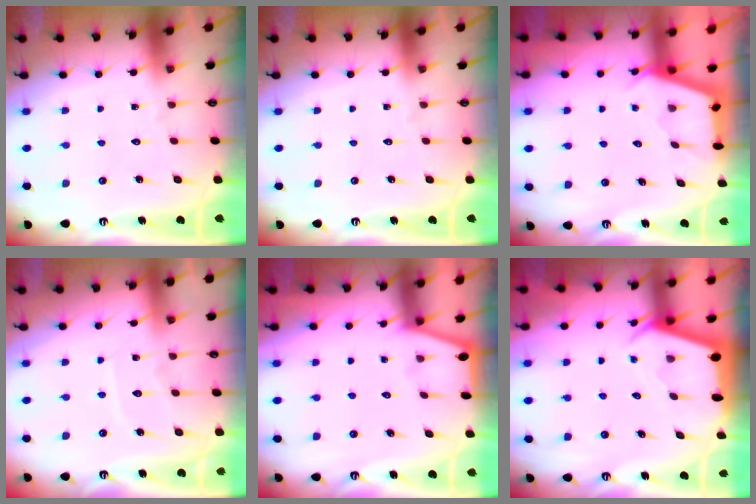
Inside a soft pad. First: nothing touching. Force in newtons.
{"total": 0.0}
{"total": 2.8, "press": 2.8, "slide": 0.3}
{"total": 5.8, "press": 5.8, "slide": 0.6}
{"total": 0.7, "press": 0.6, "slide": 0.2}
{"total": 2.5, "press": 2.5, "slide": 0.3}